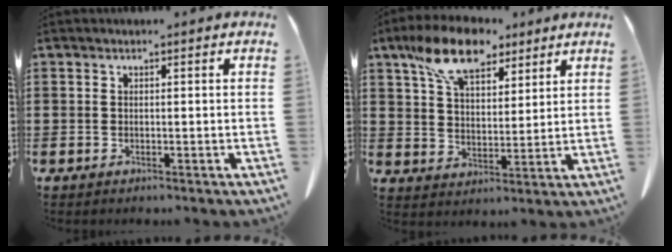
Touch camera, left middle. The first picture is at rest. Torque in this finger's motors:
{"motor_torque": [1.60, 0.54, 0.80, 0.21]}